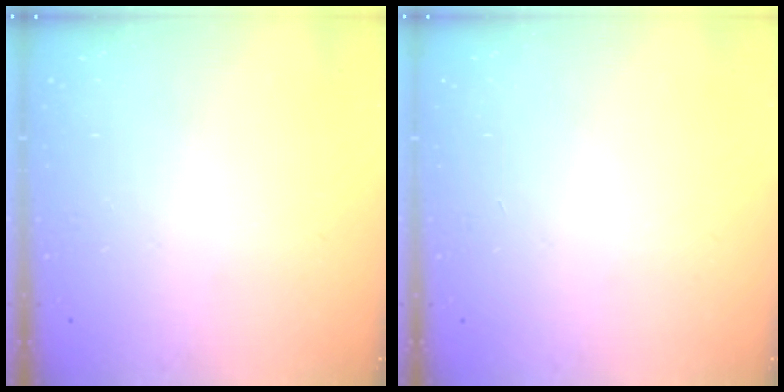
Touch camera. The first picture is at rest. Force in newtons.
{"total": 0.0}